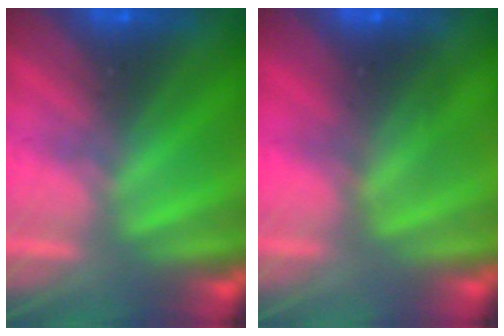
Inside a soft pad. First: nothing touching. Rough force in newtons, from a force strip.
{"total": 2.5}